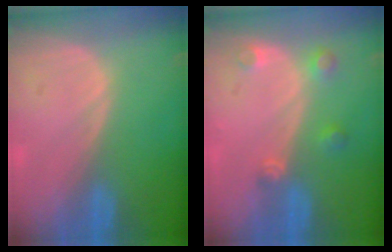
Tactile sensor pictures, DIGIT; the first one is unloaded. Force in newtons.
{"total": 3.2, "press": 2.9, "slide": 1.3}